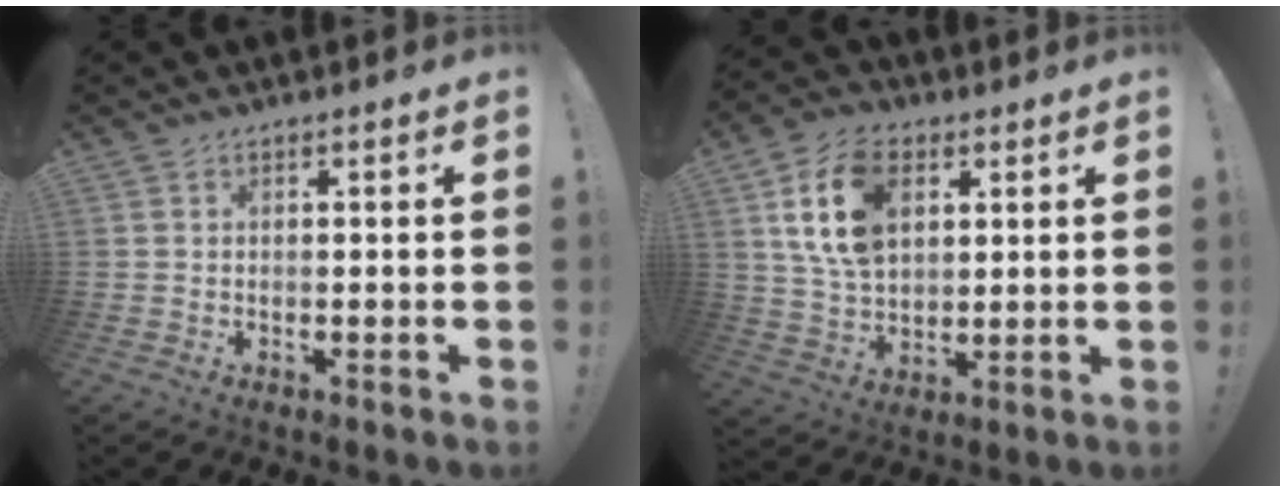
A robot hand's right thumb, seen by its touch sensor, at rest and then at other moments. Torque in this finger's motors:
{"motor_torque": [1.23, 2.62, 0.61, -0.29, 0.43]}